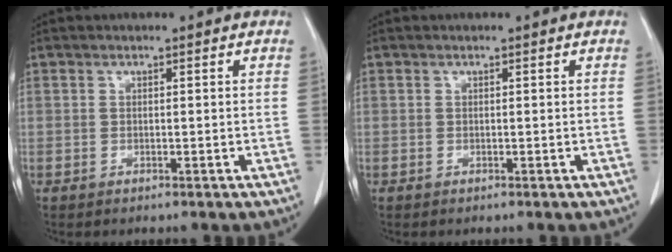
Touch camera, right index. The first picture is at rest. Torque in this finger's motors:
{"motor_torque": [0.00, 0.00, 0.00, 0.00]}